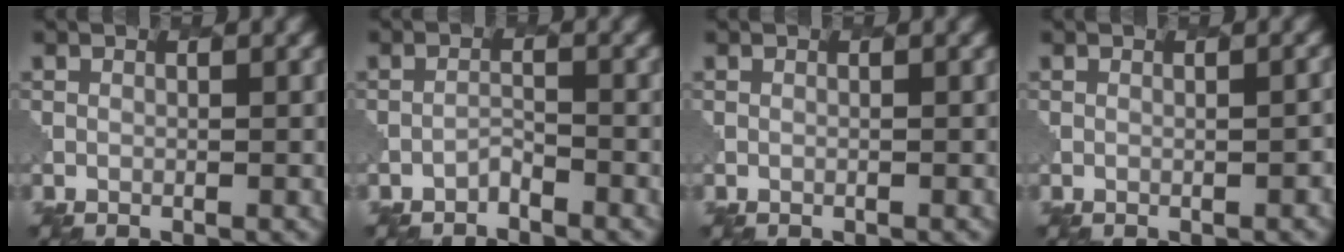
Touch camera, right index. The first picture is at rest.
{"total": 0.8, "force": [-0.8, 0.2, -0.1], "torque": [0.000, 0.004, -0.017]}
{"total": 0.0}
{"total": 1.5, "force": [-0.6, 0.5, 1.2], "torque": [-0.012, 0.006, -0.005]}